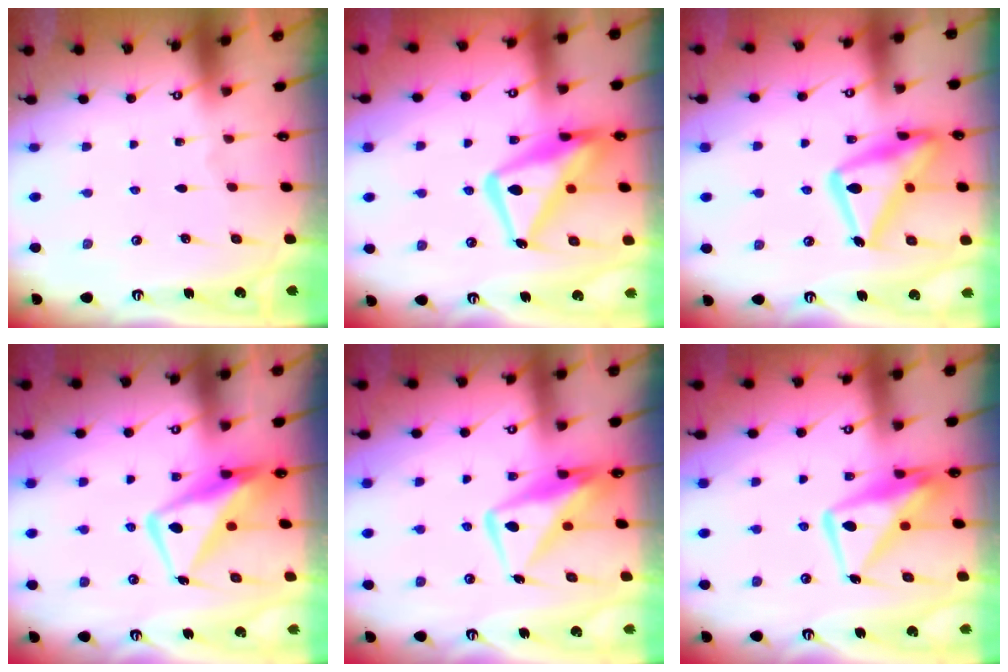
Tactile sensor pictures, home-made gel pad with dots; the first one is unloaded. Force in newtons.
{"total": 17.1, "press": 17.0, "slide": 1.5}
{"total": 21.7, "press": 21.7, "slide": 1.6}
{"total": 12.6, "press": 12.5, "slide": 1.2}
{"total": 11.5, "press": 11.5, "slide": 1.0}
{"total": 13.4, "press": 13.4, "slide": 1.1}